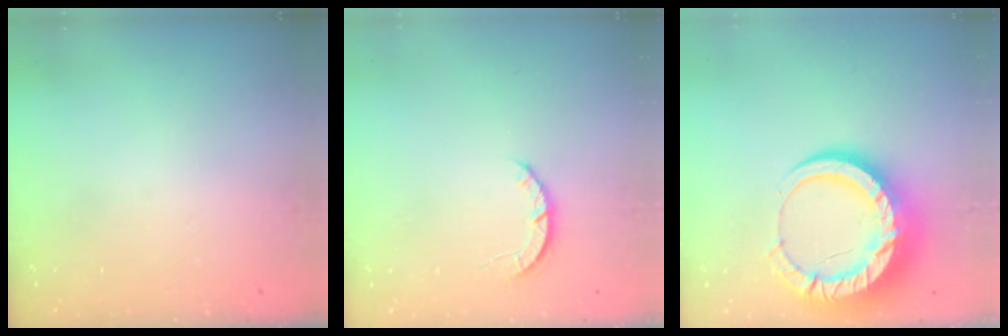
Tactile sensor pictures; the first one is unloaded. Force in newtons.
{"total": 2.7, "press": 2.6, "slide": 0.4}
{"total": 18.9, "press": 18.8, "slide": 1.9}